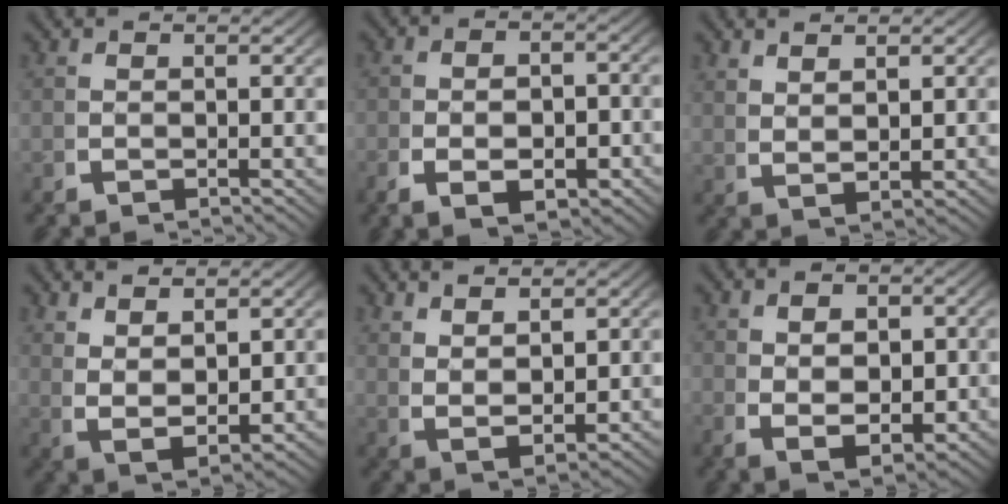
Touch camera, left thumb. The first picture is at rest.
{"total": 4.3, "force": [-1.3, 2.6, 3.2], "torque": [-0.050, -0.015, -0.017]}
{"total": 2.2, "force": [1.8, 0.2, 1.2], "torque": [-0.020, -0.001, 0.048]}
{"total": 4.9, "force": [1.0, 2.9, 3.8], "torque": [-0.086, -0.022, 0.039]}
{"total": 3.5, "force": [1.8, 1.6, 2.5], "torque": [-0.051, -0.009, 0.049]}
{"total": 5.6, "force": [-0.3, 3.8, 4.1], "torque": [-0.081, -0.027, 0.012]}